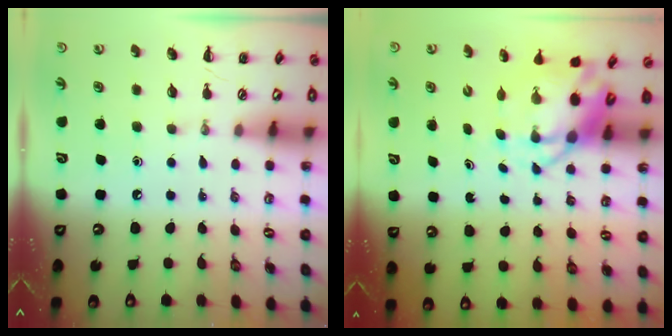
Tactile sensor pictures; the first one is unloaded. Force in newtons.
{"total": 5.4, "press": 5.1, "slide": 1.7}